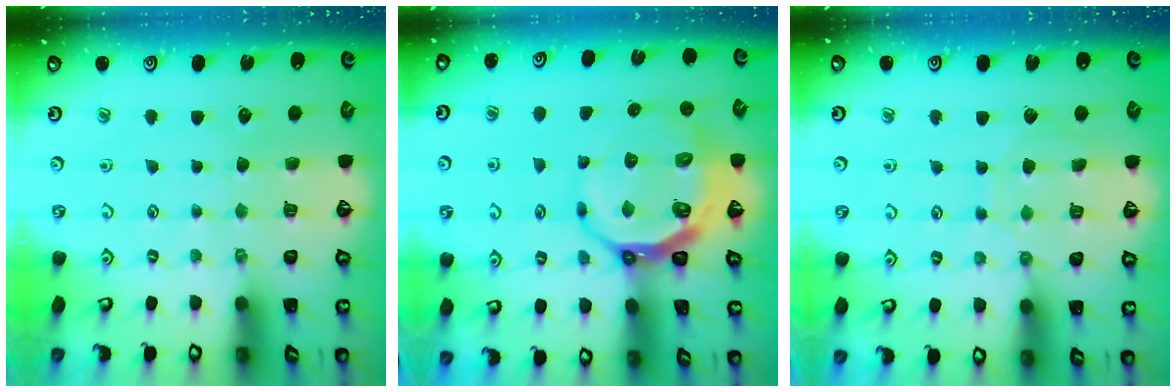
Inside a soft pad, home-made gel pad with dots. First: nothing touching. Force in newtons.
{"total": 10.7, "press": 10.0, "slide": 3.8}
{"total": 6.3, "press": 6.3, "slide": 0.6}